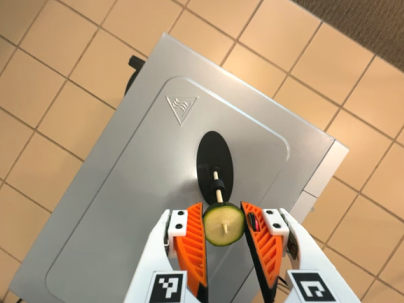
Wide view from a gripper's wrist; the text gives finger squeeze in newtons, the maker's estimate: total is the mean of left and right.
{"total": 8.7, "left": 8.8, "right": 8.6}